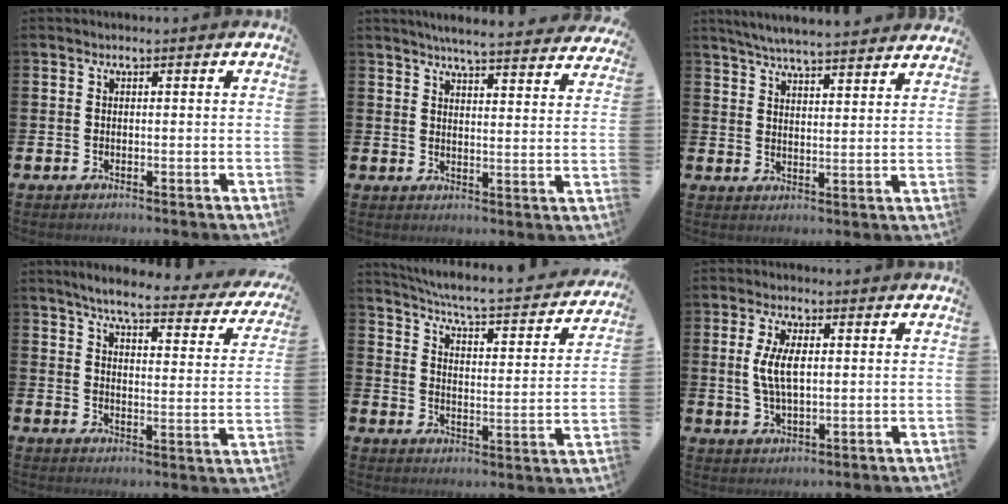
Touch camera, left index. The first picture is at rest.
{"total": 5.3, "force": [5.2, -0.1, 1.2], "torque": [-0.031, -0.033, 0.089]}
{"total": 5.8, "force": [5.7, 0.0, 1.1], "torque": [-0.035, -0.035, 0.101]}
{"total": 5.5, "force": [4.7, 0.9, 2.6], "torque": [-0.058, -0.035, 0.070]}
{"total": 5.3, "force": [4.9, 0.3, 1.9], "torque": [-0.068, -0.043, 0.077]}
{"total": 5.4, "force": [1.1, 2.4, 4.7], "torque": [-0.085, 0.004, 0.015]}